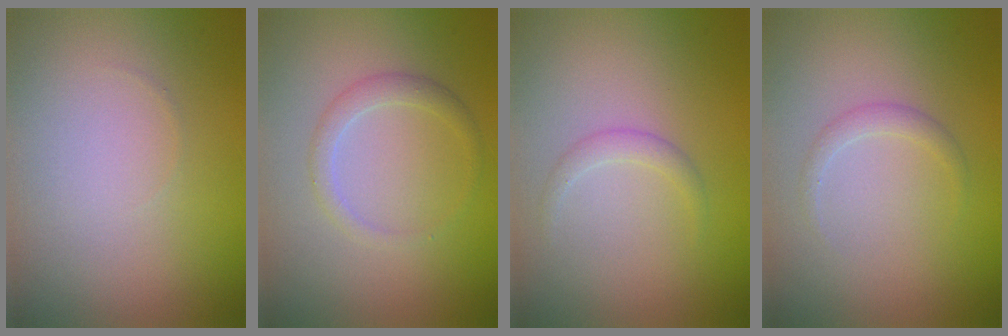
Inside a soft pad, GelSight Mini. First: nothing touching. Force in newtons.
{"total": 1.6, "press": 1.6, "slide": 0.1}
{"total": 1.2, "press": 1.1, "slide": 0.1}
{"total": 1.1, "press": 1.1, "slide": 0.0}